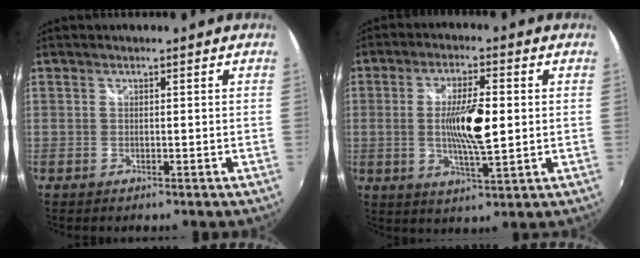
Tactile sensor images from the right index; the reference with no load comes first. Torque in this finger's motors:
{"motor_torque": [1.18, 0.95, 0.66, 0.16]}